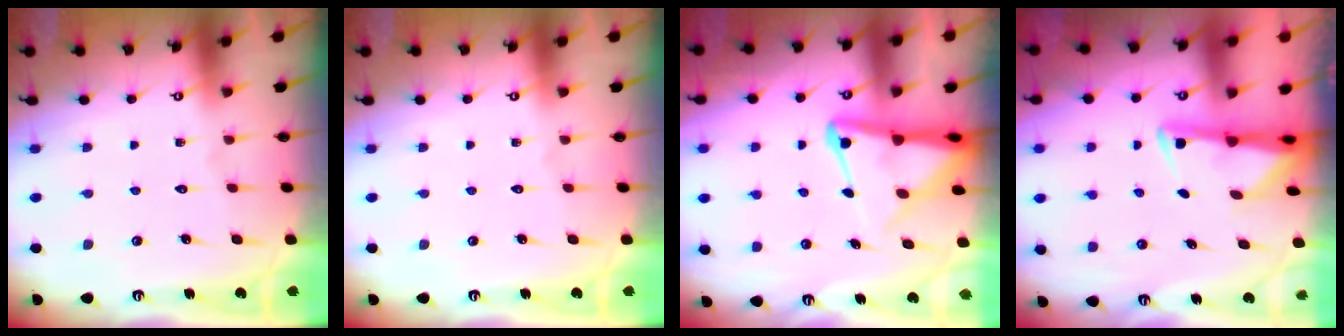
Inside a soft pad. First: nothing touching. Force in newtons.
{"total": 0.0}
{"total": 7.2, "press": 7.2, "slide": 0.8}
{"total": 2.7, "press": 2.6, "slide": 0.7}